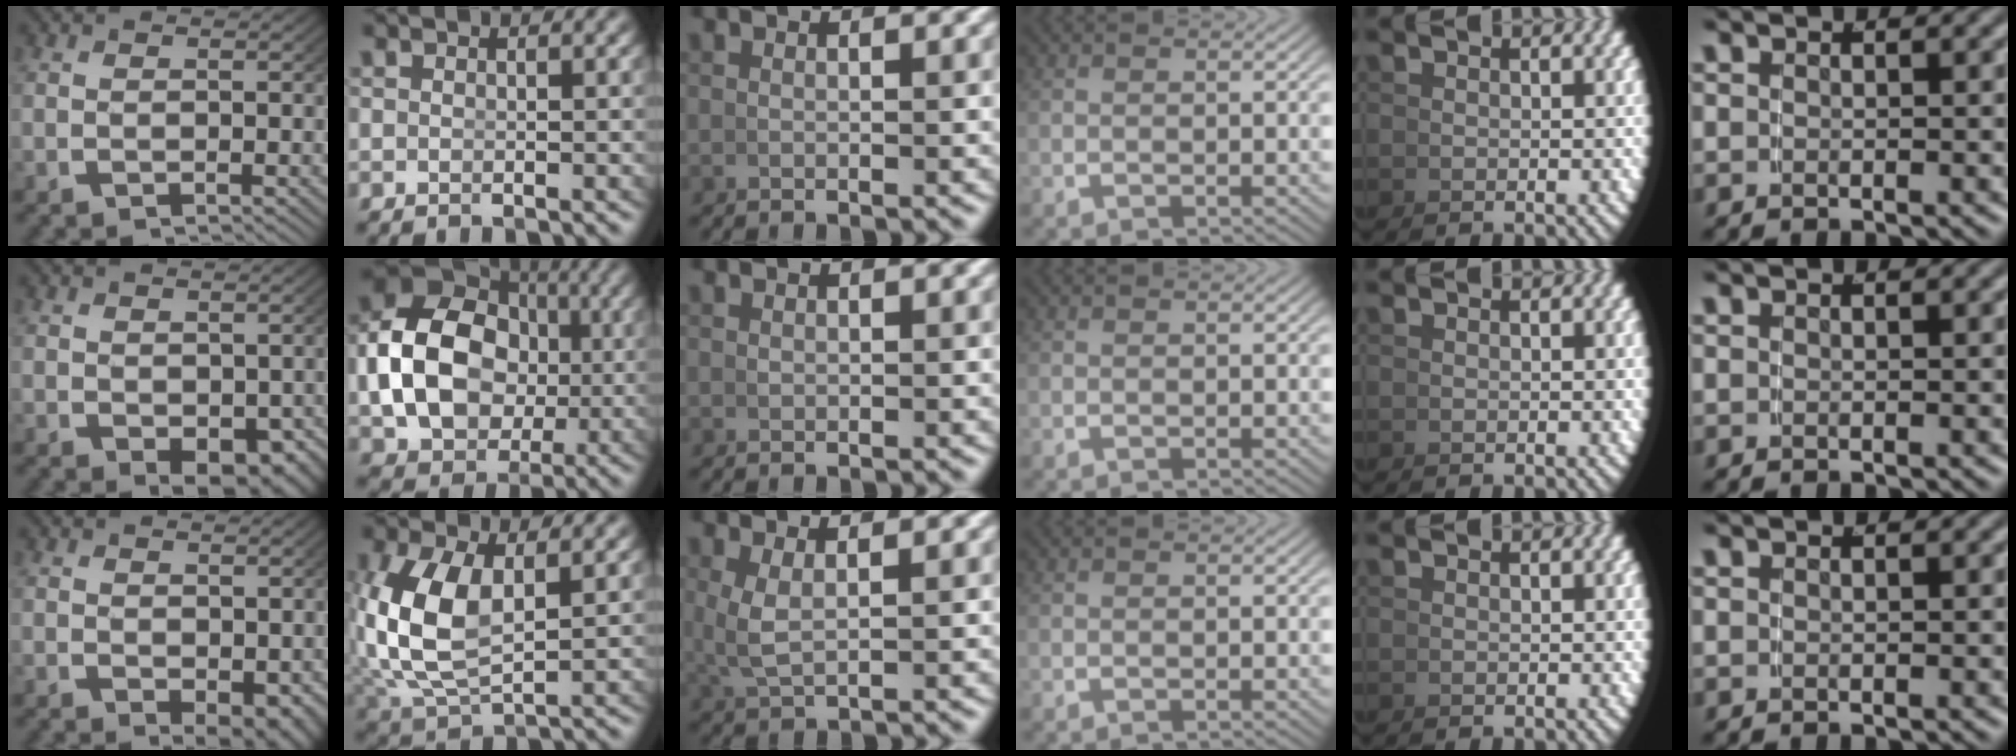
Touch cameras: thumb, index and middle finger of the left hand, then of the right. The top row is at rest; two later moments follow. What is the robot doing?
{"motion": "lift_and_place", "object": "bowl"}